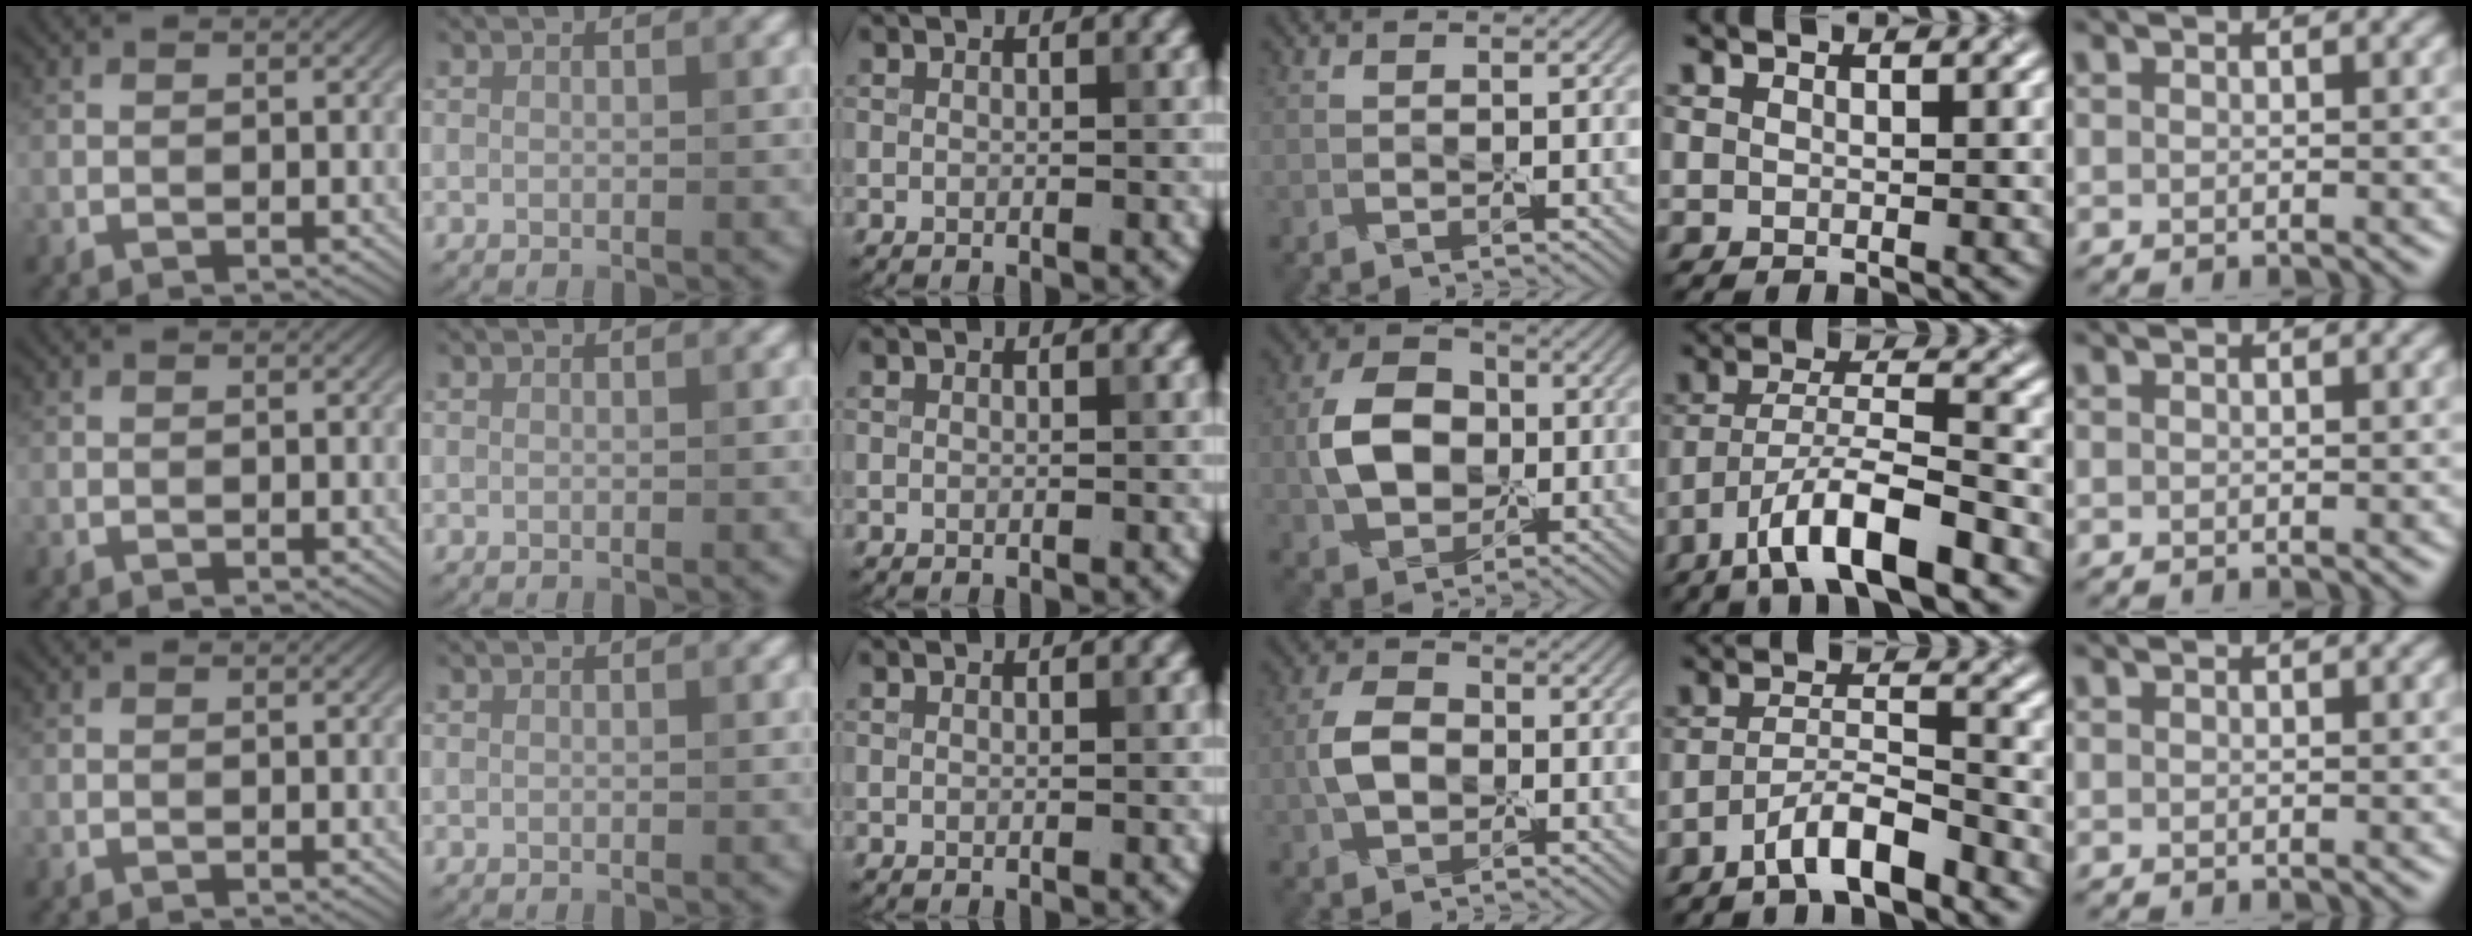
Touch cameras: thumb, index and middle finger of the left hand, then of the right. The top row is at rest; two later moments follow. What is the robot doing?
{"motion": "peel", "object": "bandage"}